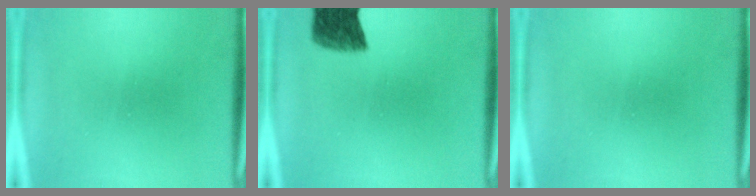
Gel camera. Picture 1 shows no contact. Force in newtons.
{"total": 7.0}
{"total": 0.0}